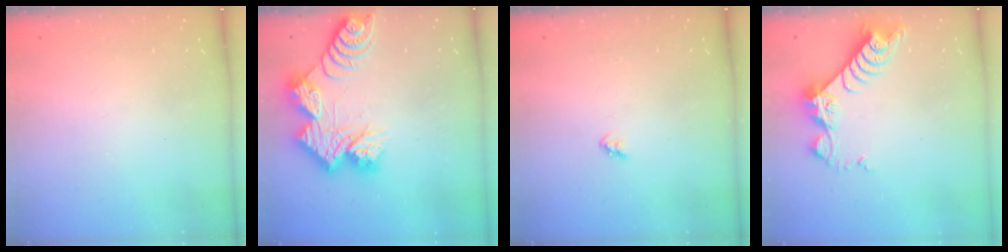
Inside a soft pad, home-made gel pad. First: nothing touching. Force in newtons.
{"total": 17.1, "press": 17.0, "slide": 1.3}
{"total": 2.7, "press": 2.7, "slide": 0.3}
{"total": 8.4, "press": 8.3, "slide": 0.8}